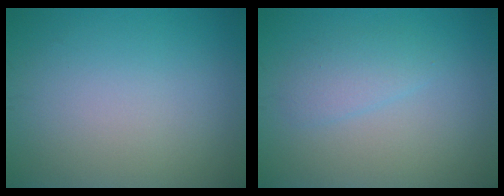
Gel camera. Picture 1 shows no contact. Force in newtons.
{"total": 2.0, "press": 2.0, "slide": 0.1}